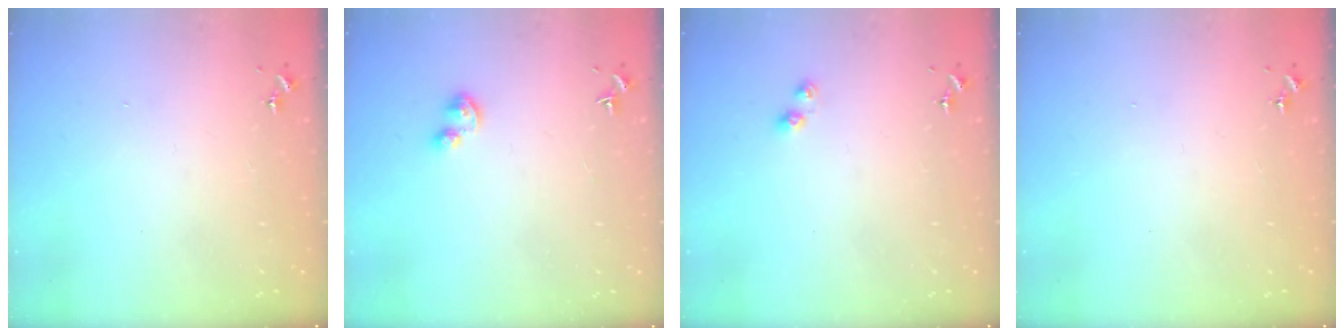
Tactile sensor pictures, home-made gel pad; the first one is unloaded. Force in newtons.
{"total": 6.0, "press": 6.0, "slide": 0.6}
{"total": 4.1, "press": 4.1, "slide": 0.5}
{"total": 0.0}